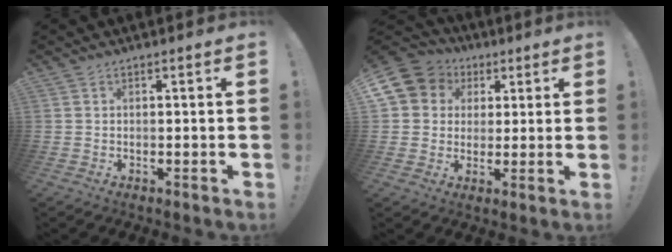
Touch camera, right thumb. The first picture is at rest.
{"total": 10.2, "force": [3.2, 9.1, 3.4], "torque": [-0.062, -0.011, 0.066]}